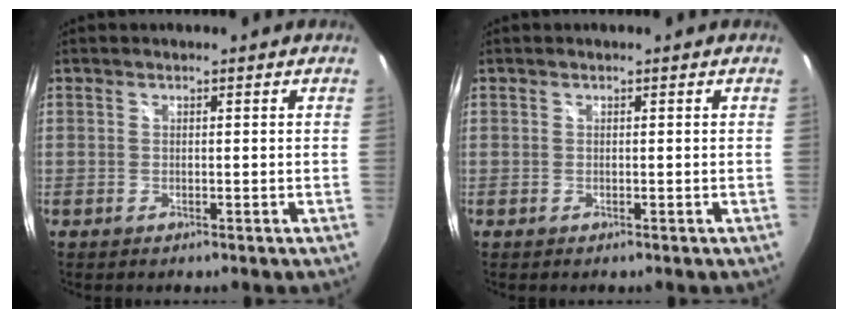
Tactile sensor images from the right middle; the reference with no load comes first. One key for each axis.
{"total": 0.0}